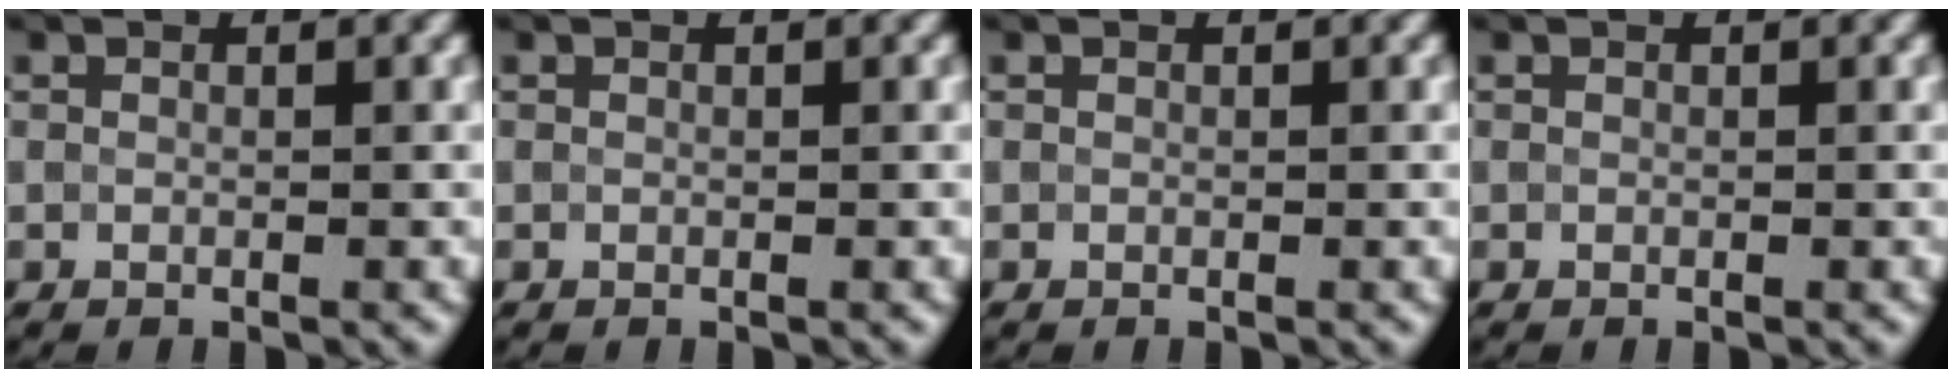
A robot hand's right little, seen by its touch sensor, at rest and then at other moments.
{"total": 0.0}
{"total": 0.0}
{"total": 0.0}